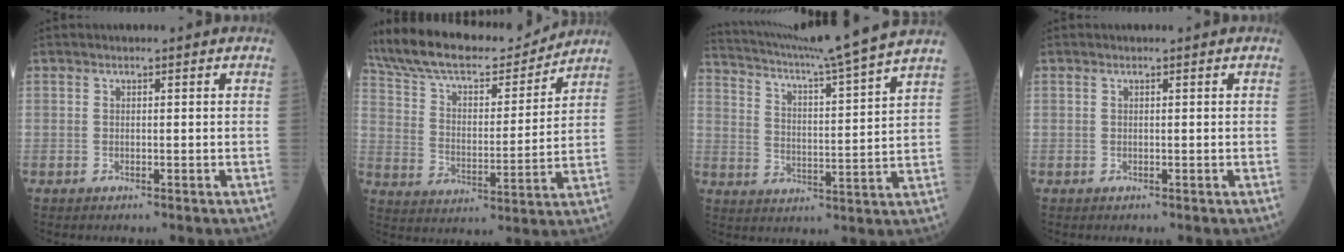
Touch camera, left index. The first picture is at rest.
{"total": 20.0, "force": [17.9, 4.4, 7.8], "torque": [-0.141, 0.010, 0.292]}
{"total": 19.2, "force": [17.1, -2.2, 8.4], "torque": [-0.155, -0.026, 0.244]}
{"total": 0.0}